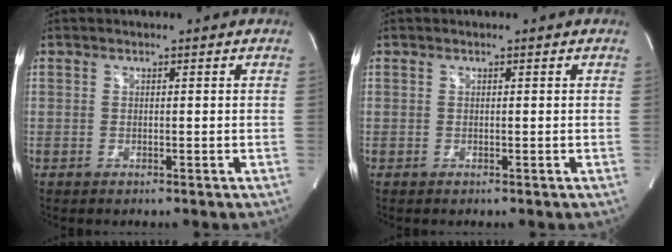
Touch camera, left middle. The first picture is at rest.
{"total": 0.0}